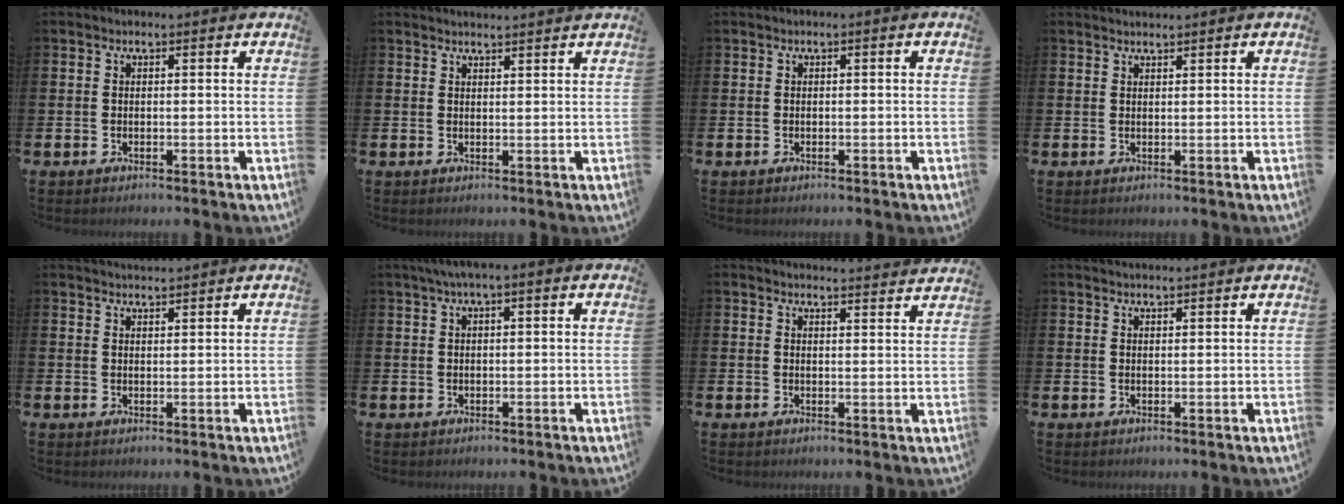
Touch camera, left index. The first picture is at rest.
{"total": 1.8, "force": [1.8, -0.1, 0.0], "torque": [0.010, -0.012, 0.030]}
{"total": 0.0}
{"total": 1.0, "force": [0.9, 0.0, 0.0], "torque": [0.005, -0.002, 0.017]}
{"total": 2.0, "force": [2.0, 0.2, 0.2], "torque": [-0.001, -0.009, 0.036]}
{"total": 1.9, "force": [0.9, 0.2, 1.7], "torque": [-0.030, 0.004, 0.015]}
{"total": 2.9, "force": [2.9, -0.3, -0.2], "torque": [0.013, -0.025, 0.049]}
{"total": 1.2, "force": [1.2, -0.1, 0.0], "torque": [0.004, -0.005, 0.021]}